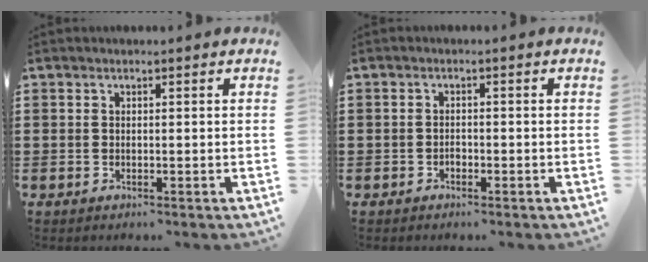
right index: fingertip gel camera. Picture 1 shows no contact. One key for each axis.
{"total": 1.0, "fx": -0.6, "fy": 0.7, "fz": 0.4, "tx": -0.010, "ty": -0.001, "tz": -0.012}